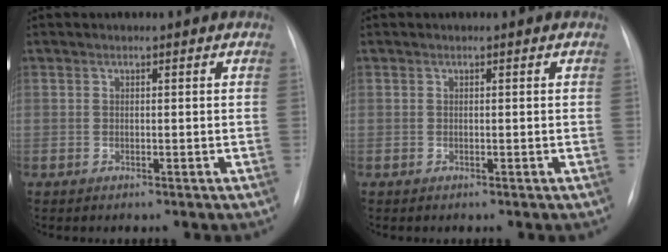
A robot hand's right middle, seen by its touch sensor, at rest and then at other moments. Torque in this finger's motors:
{"motor_torque": [0.01, -0.01, 0.00, 0.00]}